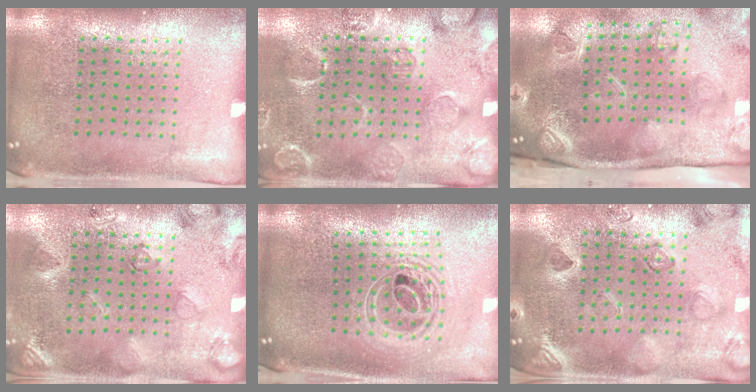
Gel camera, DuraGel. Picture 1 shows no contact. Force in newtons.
{"total": 2.6, "press": 1.9, "slide": 1.8}
{"total": 4.6, "press": 3.2, "slide": 3.3}
{"total": 2.6, "press": 1.7, "slide": 1.9}
{"total": 2.1, "press": 1.6, "slide": 1.3}
{"total": 2.3, "press": 2.2, "slide": 0.8}